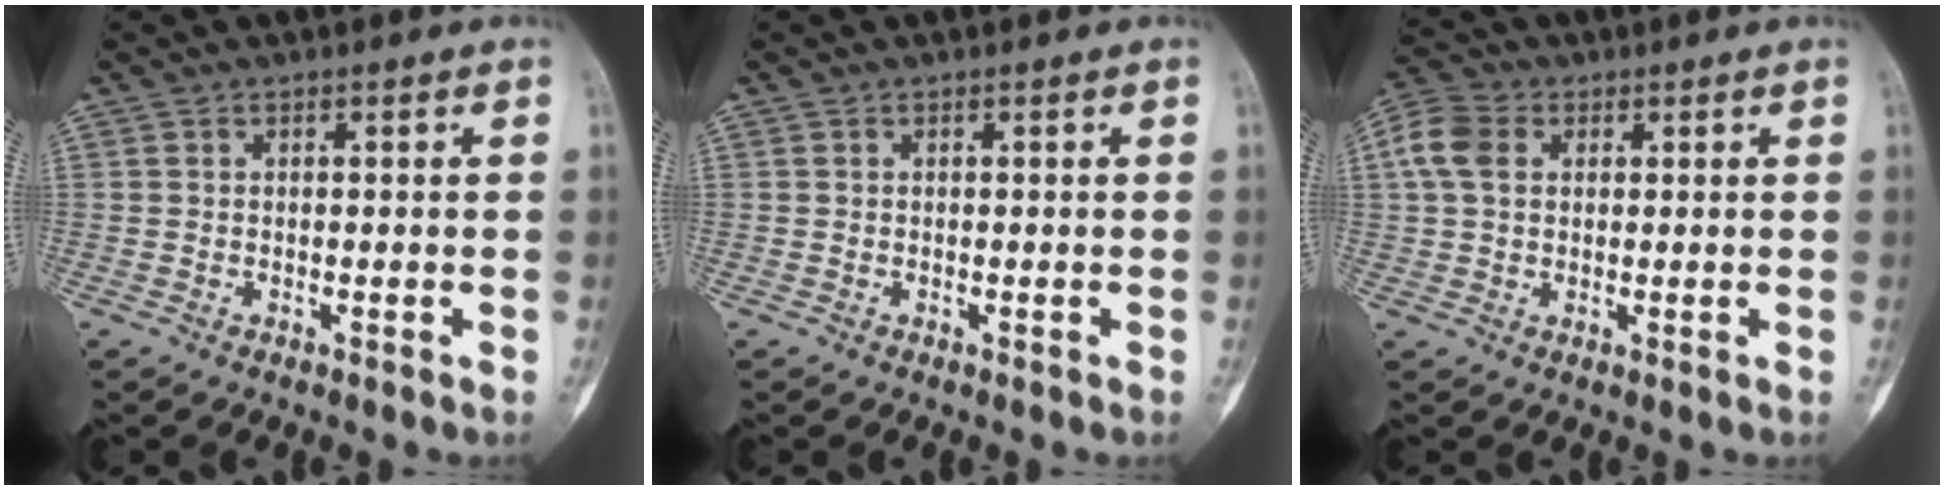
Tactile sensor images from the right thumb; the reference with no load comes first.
{"total": 0.0}
{"total": 7.5, "force": [1.9, 5.6, 4.6], "torque": [-0.098, 0.015, 0.029]}